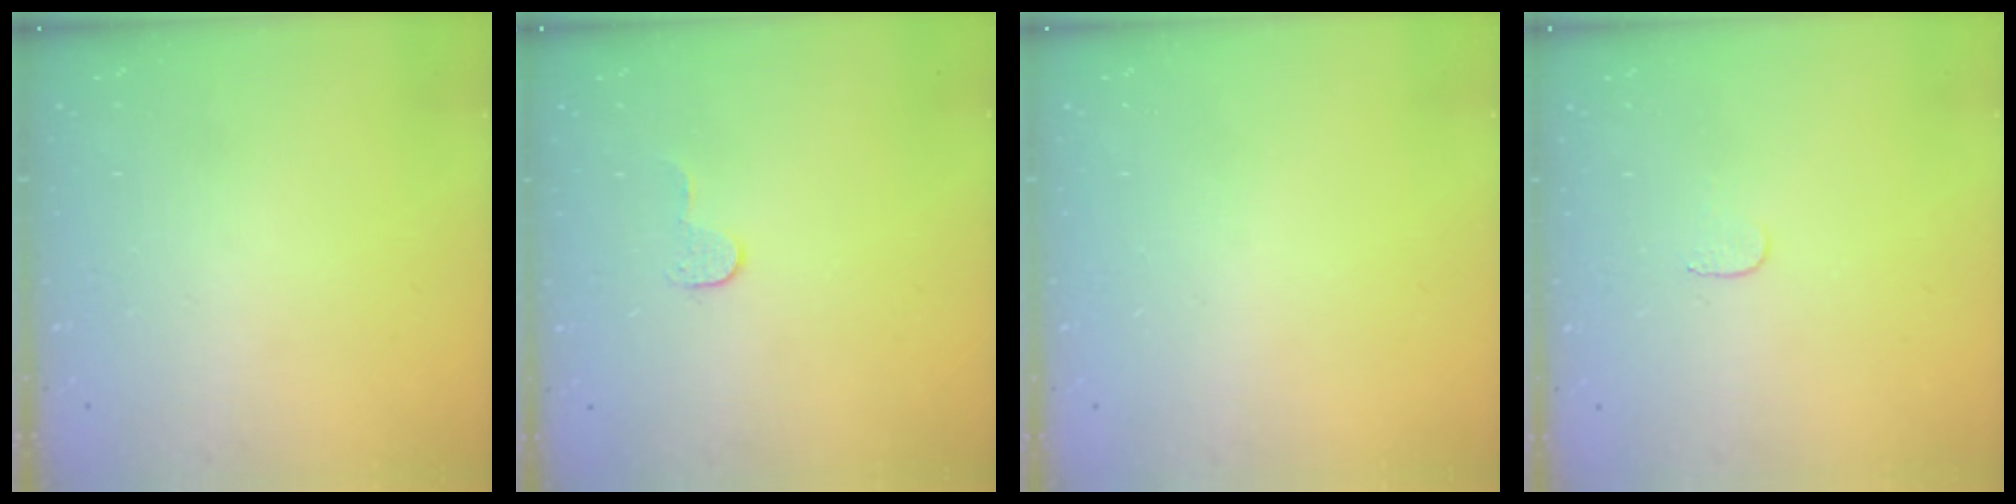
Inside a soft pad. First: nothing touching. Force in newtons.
{"total": 5.7, "press": 5.7, "slide": 0.2}
{"total": 0.0}
{"total": 3.4, "press": 3.4, "slide": 0.2}